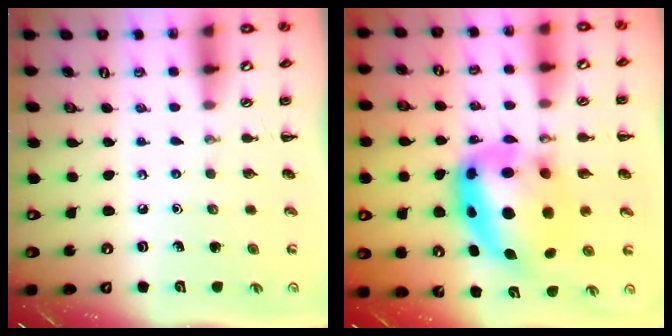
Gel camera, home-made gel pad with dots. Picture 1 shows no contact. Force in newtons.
{"total": 14.2, "press": 13.7, "slide": 3.5}